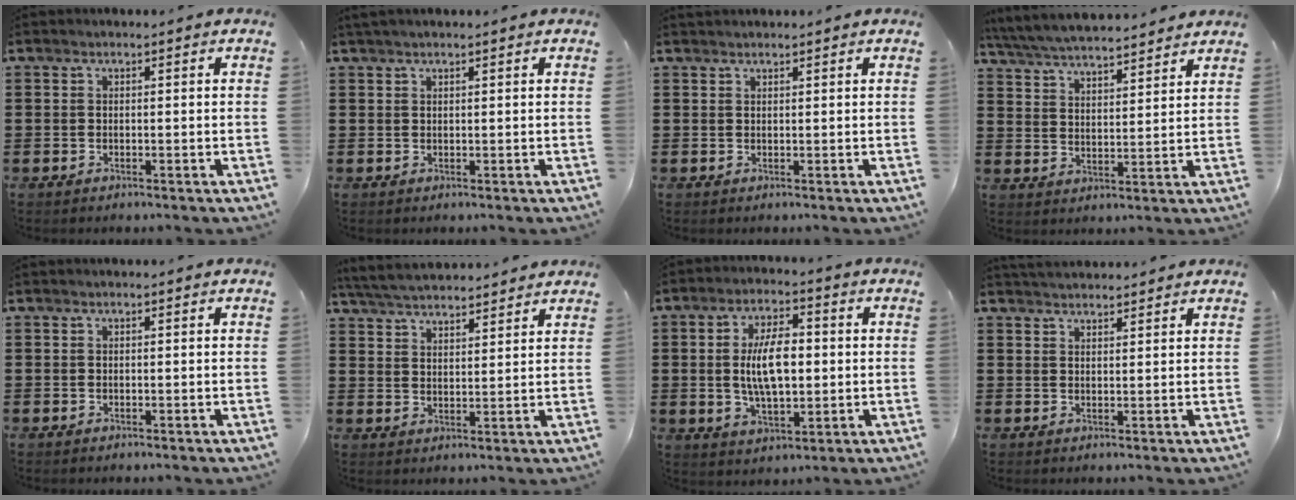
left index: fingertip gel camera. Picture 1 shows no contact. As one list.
[{"total": 1.0, "force": [0.8, 0.0, 0.6], "torque": [-0.014, 0.001, 0.015]}, {"total": 0.8, "force": [0.8, 0.1, 0.0], "torque": [-0.003, -0.001, 0.016]}, {"total": 5.7, "force": [5.5, 0.1, 1.2], "torque": [-0.047, -0.029, 0.097]}, {"total": 0.0}, {"total": 4.9, "force": [4.8, 0.4, 1.0], "torque": [-0.038, -0.019, 0.087]}, {"total": 9.4, "force": [0.4, 4.2, 8.4], "torque": [-0.162, 0.006, 0.001]}, {"total": 2.4, "force": [2.4, 0.2, 0.1], "torque": [-0.007, -0.002, 0.047]}]